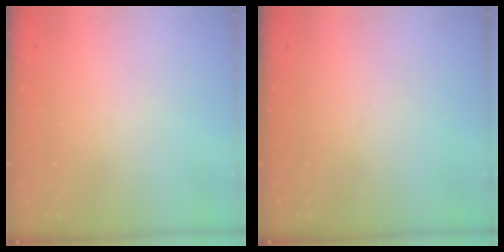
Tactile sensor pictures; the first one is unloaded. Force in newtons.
{"total": 0.0}